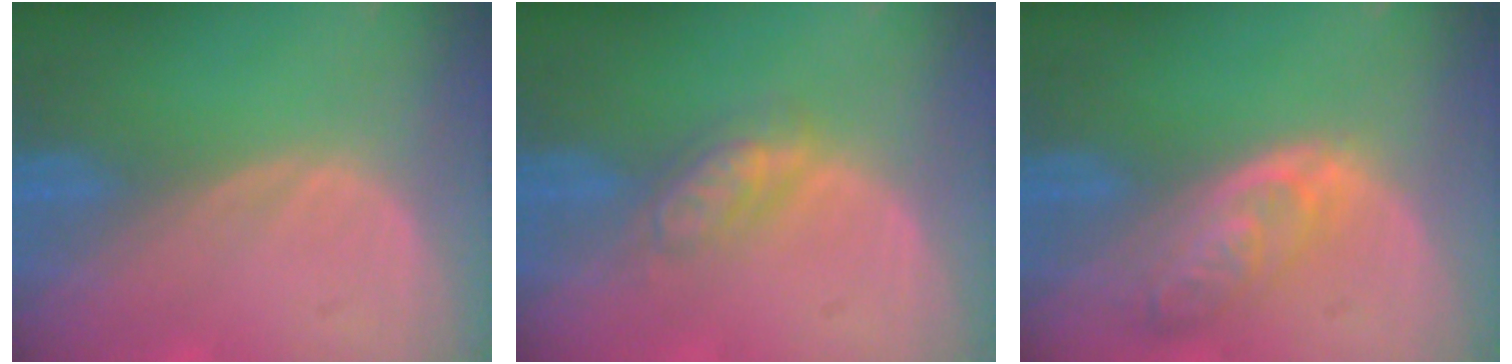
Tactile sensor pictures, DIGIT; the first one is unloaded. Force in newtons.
{"total": 4.6, "press": 4.2, "slide": 2.0}
{"total": 6.0, "press": 5.4, "slide": 2.7}